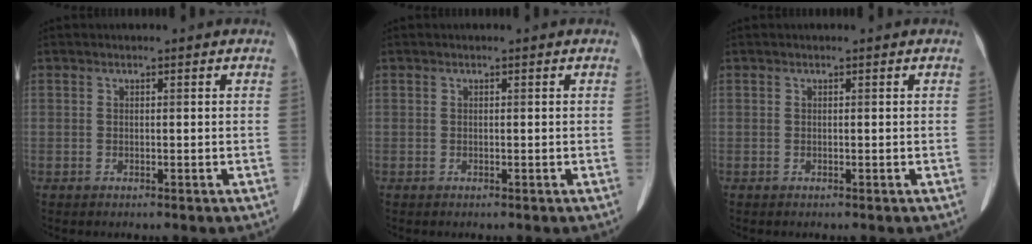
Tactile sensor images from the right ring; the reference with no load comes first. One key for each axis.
{"total": 0.0}
{"total": 0.0}